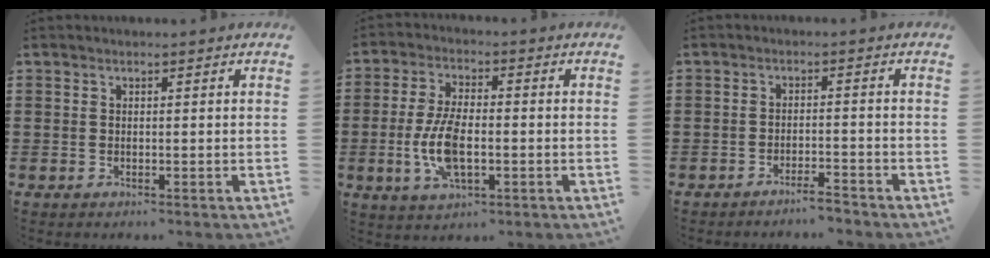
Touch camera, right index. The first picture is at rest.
{"total": 8.3, "force": [-1.7, 3.5, 7.3], "torque": [-0.165, -0.006, -0.036]}
{"total": 2.8, "force": [-2.7, 0.0, 0.8], "torque": [-0.016, 0.001, -0.055]}